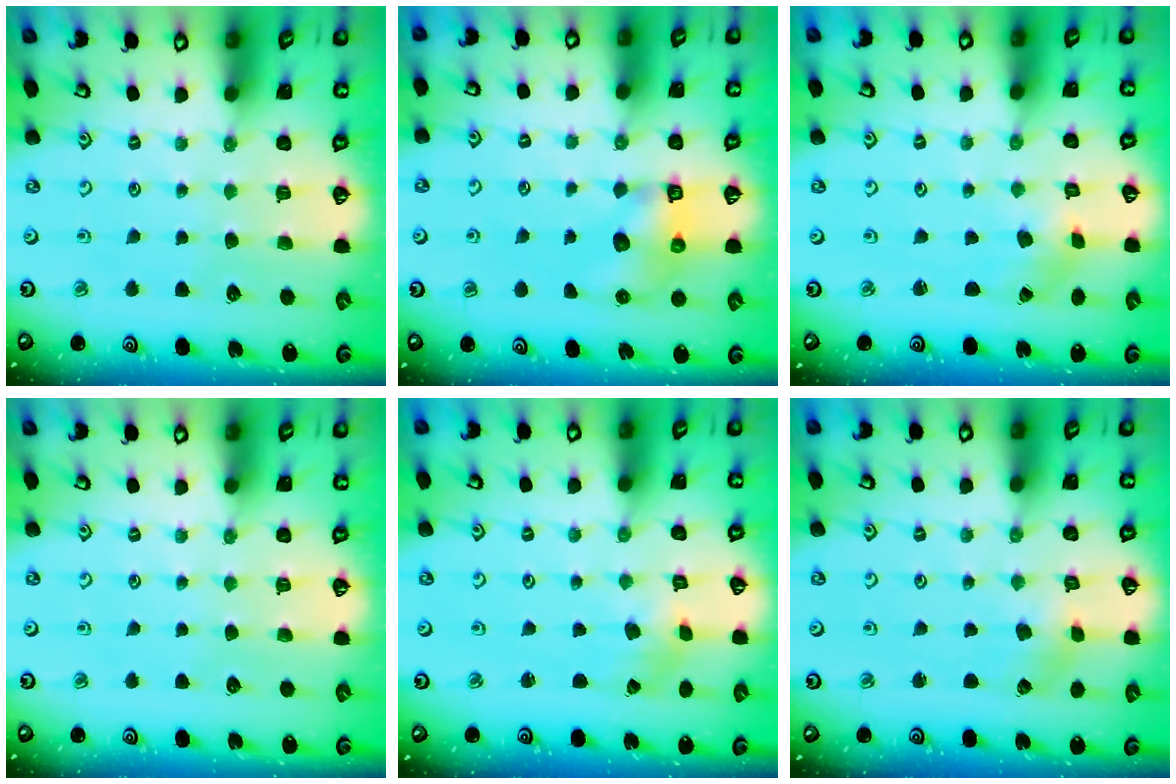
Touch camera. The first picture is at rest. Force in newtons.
{"total": 6.8, "press": 6.8, "slide": 0.7}
{"total": 2.7, "press": 2.3, "slide": 1.3}
{"total": 0.0}
{"total": 1.5, "press": 1.5, "slide": 0.2}
{"total": 1.2, "press": 1.2, "slide": 0.2}